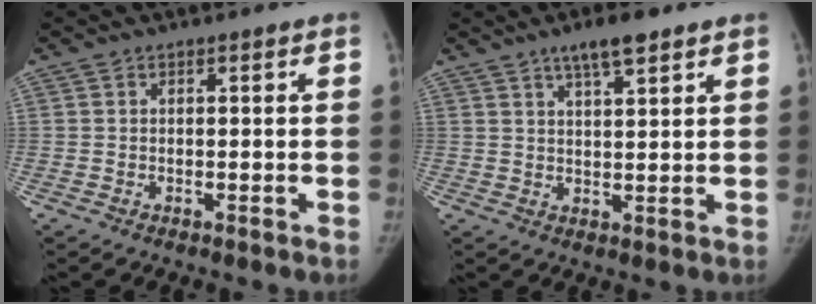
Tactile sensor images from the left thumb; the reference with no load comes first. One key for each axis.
{"total": 6.2, "fx": 4.2, "fy": 1.5, "fz": 4.4, "tx": -0.068, "ty": -0.017, "tz": 0.070}